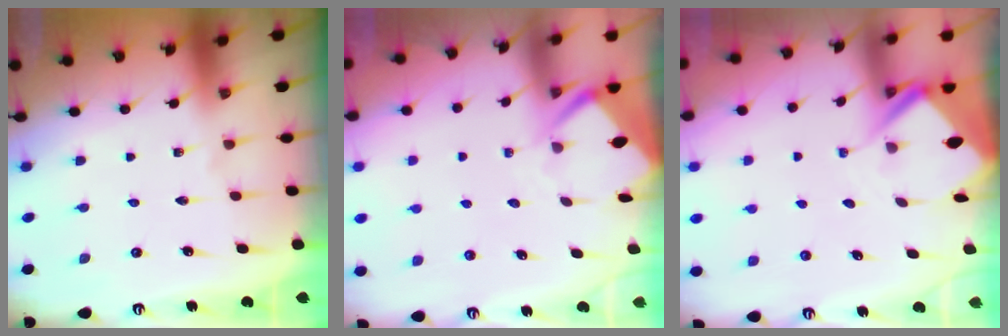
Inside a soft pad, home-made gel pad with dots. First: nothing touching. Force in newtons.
{"total": 3.4, "press": 3.4, "slide": 0.3}
{"total": 3.9, "press": 3.9, "slide": 0.3}